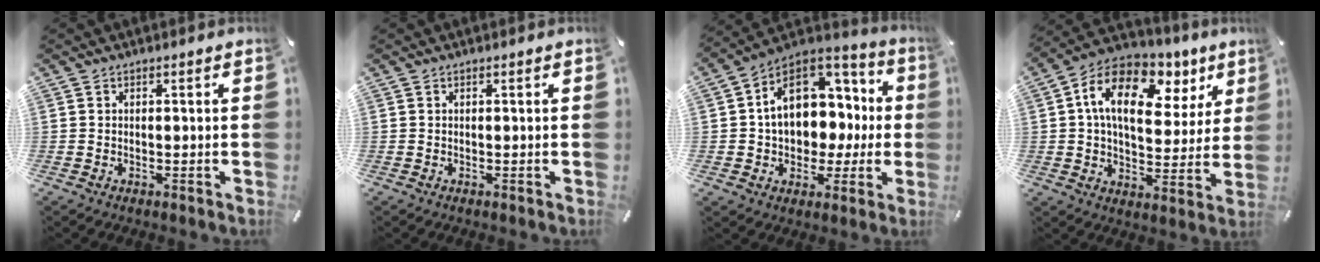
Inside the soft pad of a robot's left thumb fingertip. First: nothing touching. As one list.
[{"total": 0.0}, {"total": 16.0, "force": [2.2, 12.3, 9.9], "torque": [-0.154, -0.008, 0.042]}, {"total": 17.1, "force": [7.3, 10.4, 11.5], "torque": [-0.190, -0.021, 0.126]}]